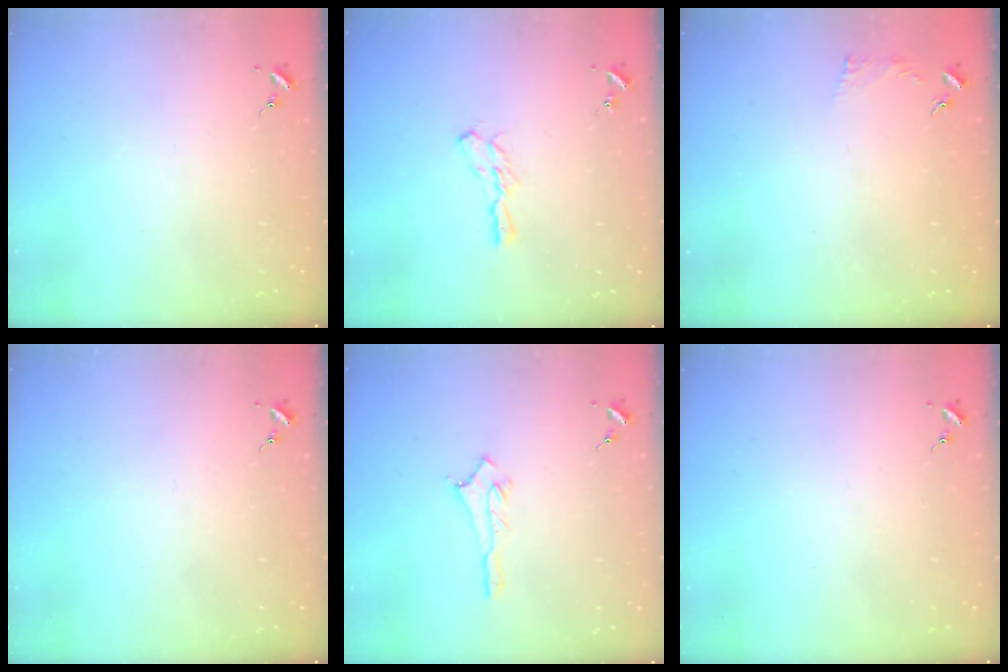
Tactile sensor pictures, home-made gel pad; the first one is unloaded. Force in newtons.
{"total": 5.7, "press": 5.7, "slide": 0.4}
{"total": 3.4, "press": 3.3, "slide": 0.5}
{"total": 0.0}
{"total": 2.9, "press": 2.9, "slide": 0.3}
{"total": 0.0}